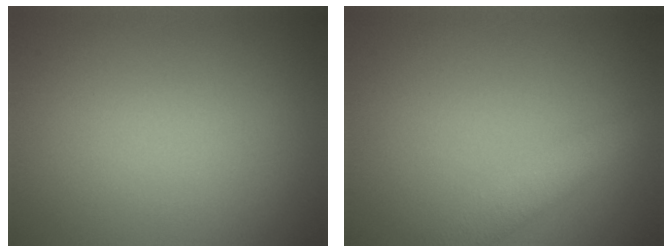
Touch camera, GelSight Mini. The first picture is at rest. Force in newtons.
{"total": 2.9, "press": 2.9, "slide": 0.2}